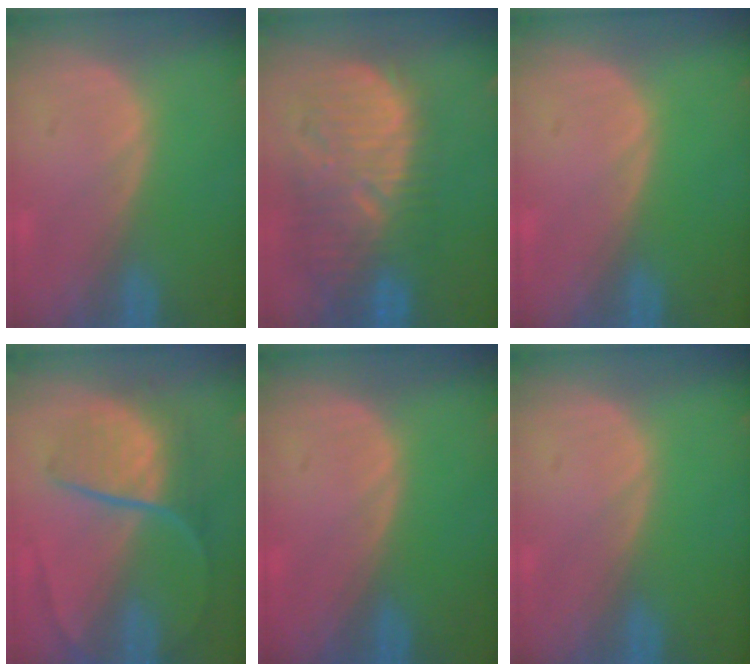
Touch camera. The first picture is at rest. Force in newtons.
{"total": 12.5, "press": 11.2, "slide": 5.6}
{"total": 0.0}
{"total": 8.8, "press": 7.6, "slide": 4.5}
{"total": 0.0}
{"total": 0.0}